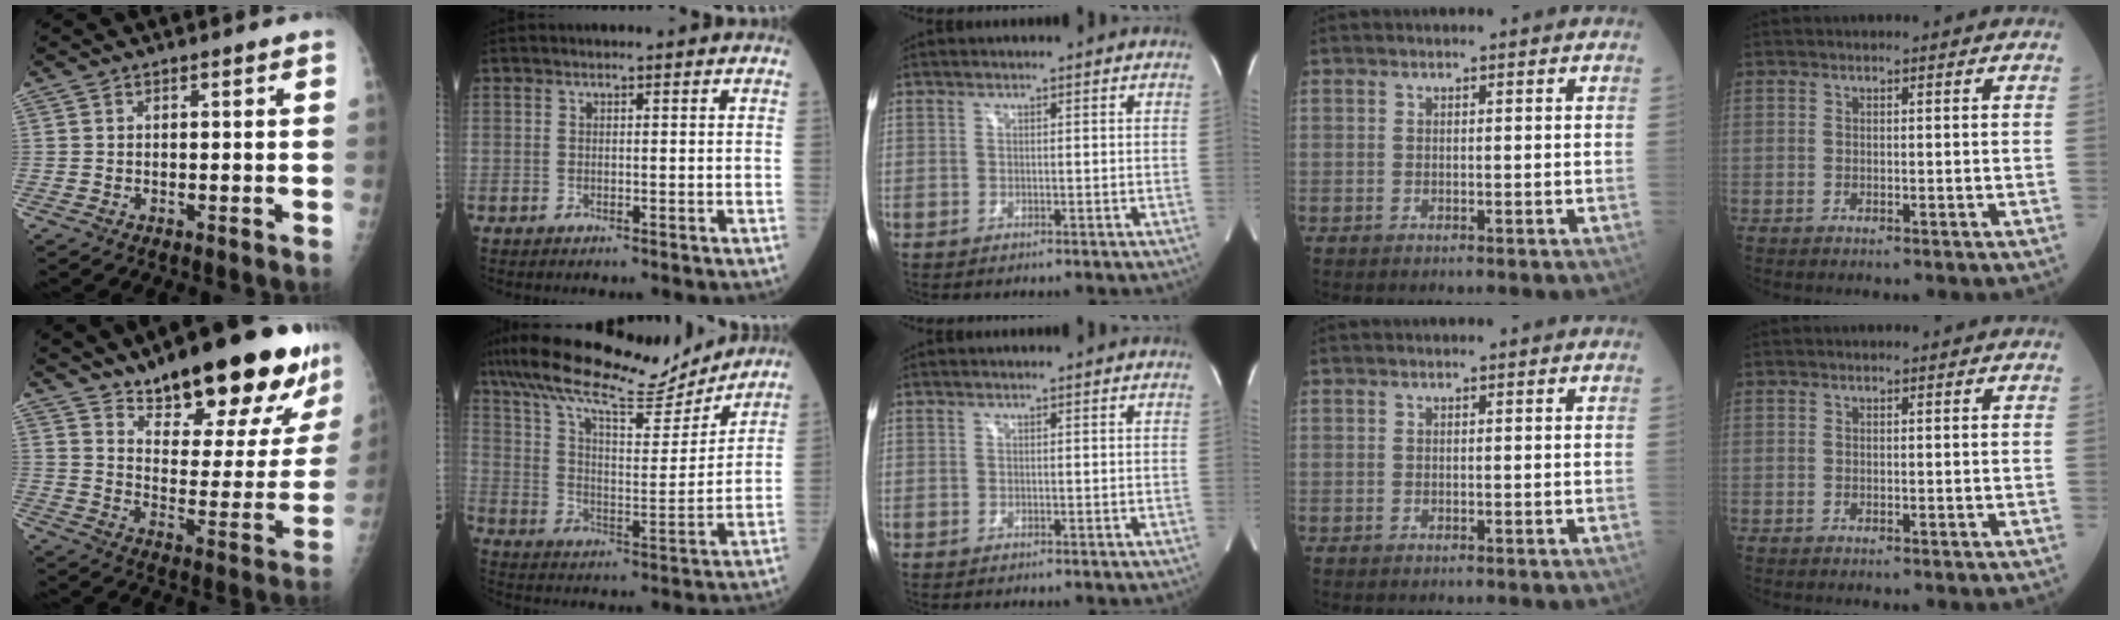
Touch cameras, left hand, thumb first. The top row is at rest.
{"thumb": {"total": 24.8, "force": [17.5, 7.6, 16.0], "torque": [-0.188, -0.086, 0.260]}, "index": {"total": 19.8, "force": [17.3, 3.5, 9.1], "torque": [-0.171, 0.016, 0.274]}}